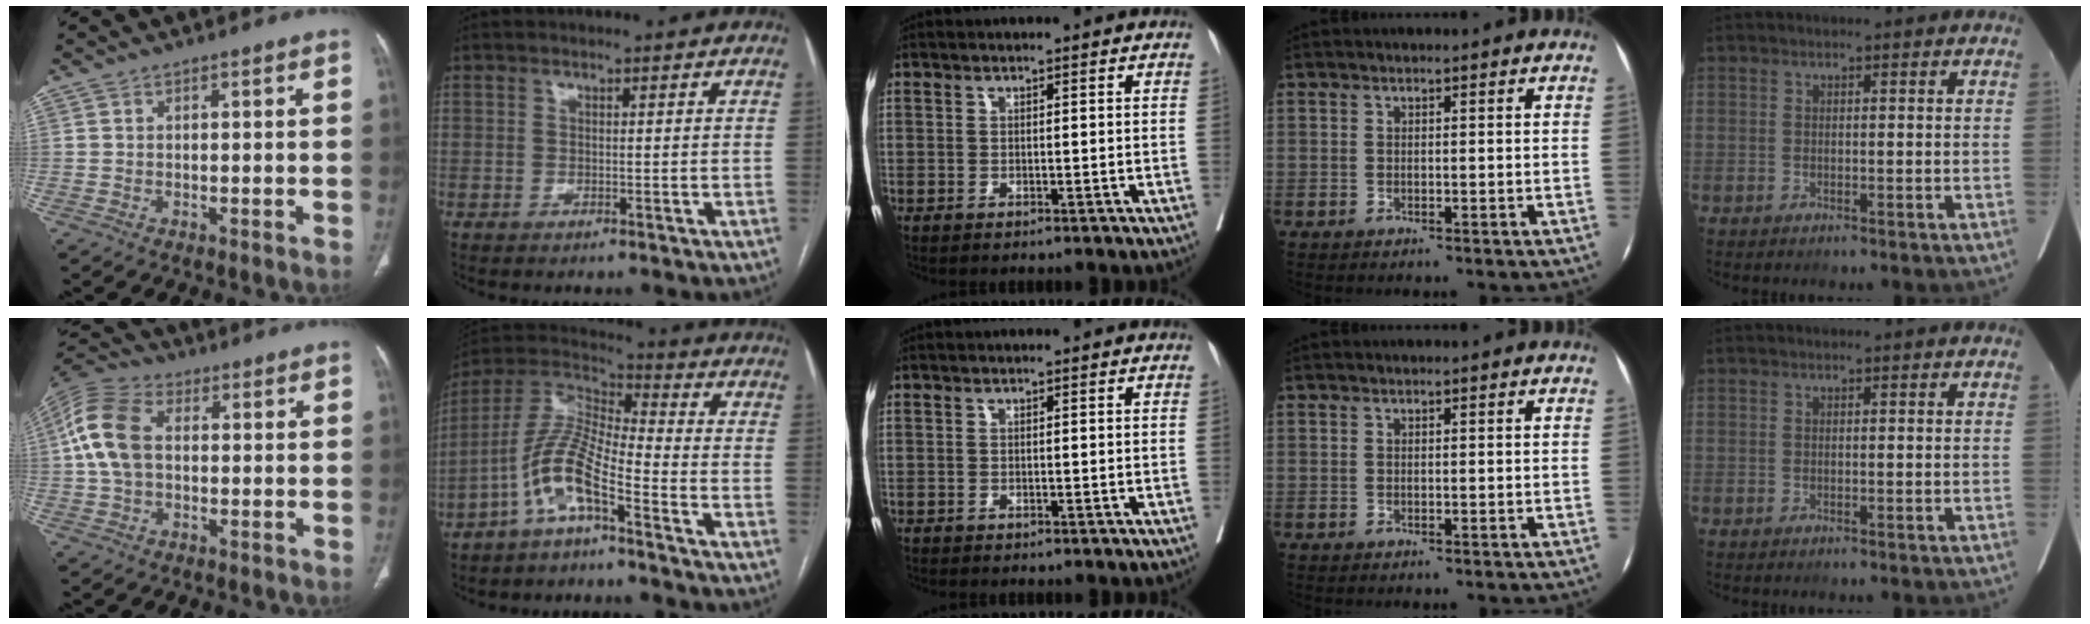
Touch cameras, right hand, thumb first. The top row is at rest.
{"thumb": {"total": 11.8, "force": [1.0, 7.7, 8.9], "torque": [-0.191, 0.027, 0.012]}, "index": {"total": 9.7, "force": [-5.2, 1.9, 8.0], "torque": [-0.181, 0.012, -0.109]}}